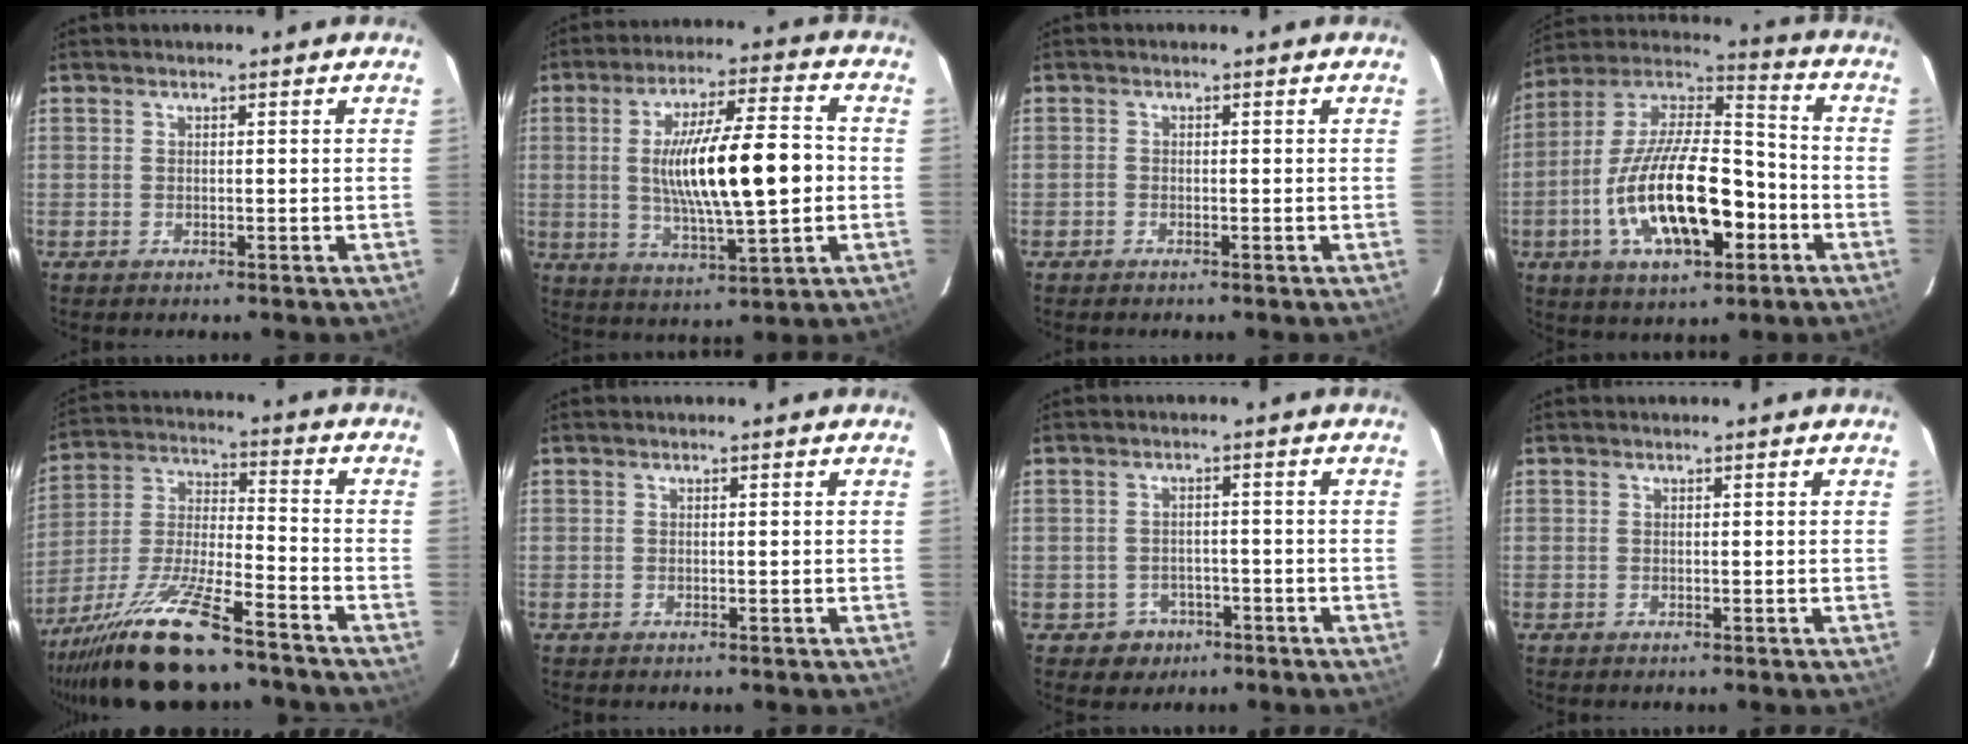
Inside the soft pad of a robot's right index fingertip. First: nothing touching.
{"total": 16.8, "force": [-0.6, 3.5, 16.5], "torque": [-0.280, 0.002, 0.000]}
{"total": 0.6, "force": [-0.5, 0.4, -0.1], "torque": [-0.001, 0.002, -0.011]}
{"total": 22.0, "force": [-7.3, 9.3, 18.6], "torque": [-0.357, -0.003, -0.125]}
{"total": 18.9, "force": [-14.4, 3.6, 11.6], "torque": [-0.242, -0.026, -0.255]}
{"total": 0.0}
{"total": 4.4, "force": [-2.3, 3.8, 0.4], "torque": [-0.024, 0.015, -0.023]}
{"total": 0.0}